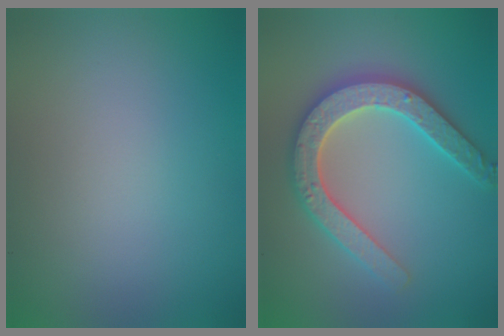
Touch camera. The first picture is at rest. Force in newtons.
{"total": 5.1, "press": 5.0, "slide": 0.9}